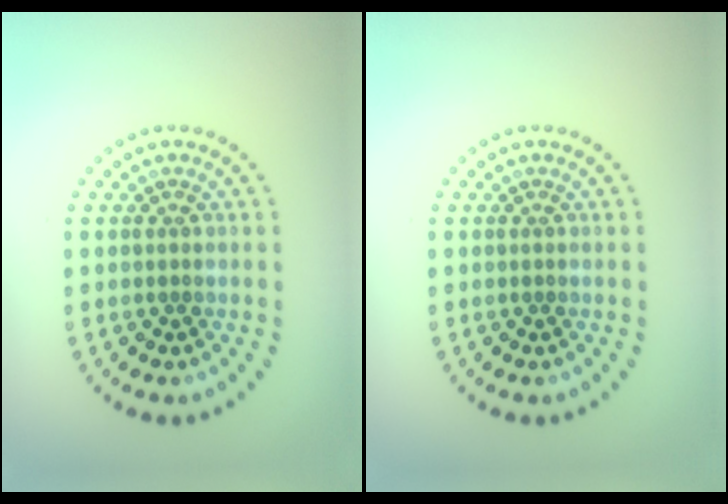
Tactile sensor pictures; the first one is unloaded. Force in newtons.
{"total": 0.0}